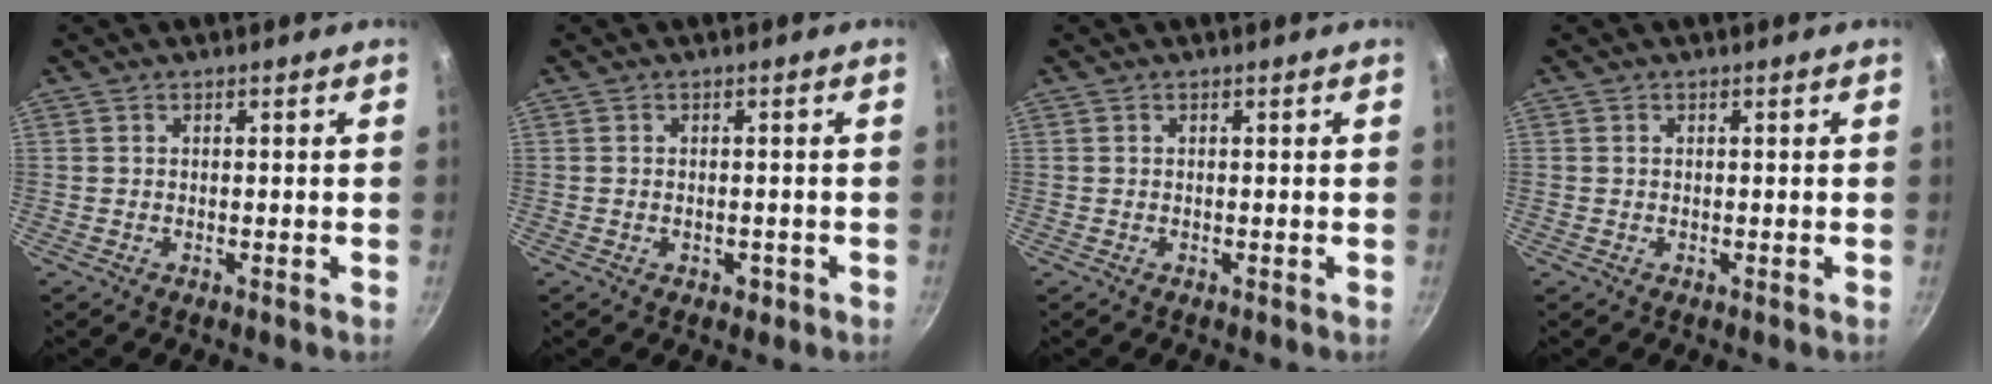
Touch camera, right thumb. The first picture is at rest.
{"total": 1.7, "force": [-0.7, 1.1, 1.1], "torque": [-0.014, 0.003, -0.006]}
{"total": 0.0}
{"total": 0.0}